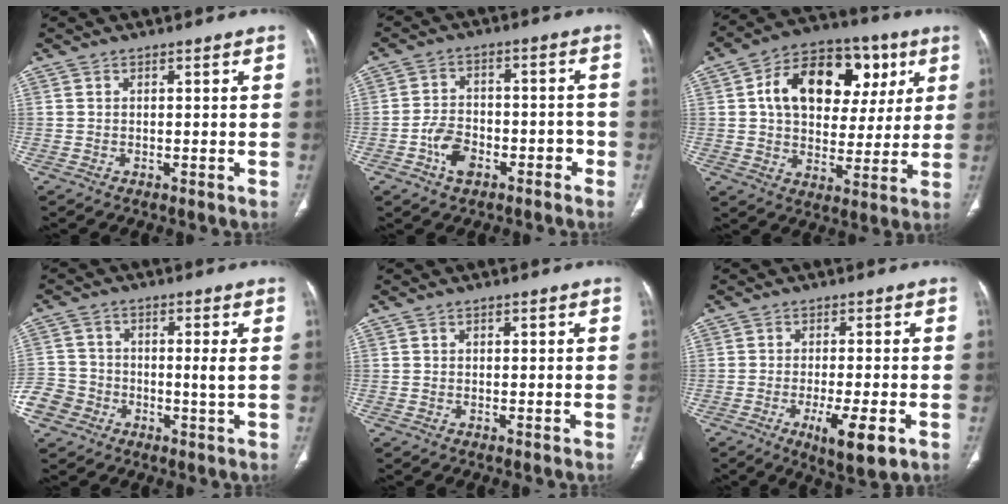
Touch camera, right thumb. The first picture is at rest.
{"total": 8.1, "force": [-4.1, 5.0, 5.0], "torque": [-0.063, 0.034, -0.065]}
{"total": 20.6, "force": [6.2, 13.6, 14.1], "torque": [-0.175, 0.012, 0.094]}
{"total": 7.7, "force": [-2.3, 5.5, 4.9], "torque": [-0.082, 0.021, -0.047]}
{"total": 0.7, "force": [0.2, 0.5, 0.5], "torque": [-0.003, 0.001, 0.002]}
{"total": 8.2, "force": [-3.2, 1.9, 7.3], "torque": [-0.121, -0.013, -0.047]}